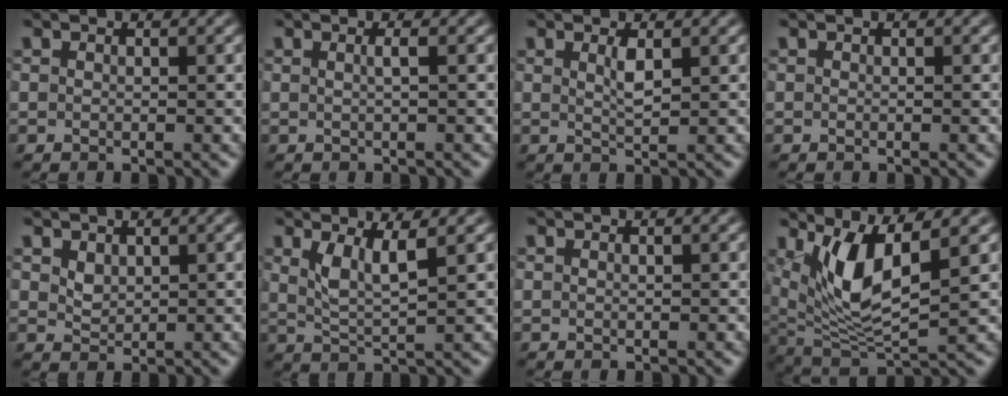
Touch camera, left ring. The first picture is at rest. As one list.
[{"total": 1.2, "force": [0.2, 0.4, 1.1], "torque": [-0.015, 0.004, -0.001]}, {"total": 1.5, "force": [0.7, 0.3, 1.3], "torque": [-0.027, -0.003, 0.012]}, {"total": 0.0}, {"total": 1.4, "force": [0.8, 0.9, 0.7], "torque": [-0.015, -0.002, 0.021]}, {"total": 3.3, "force": [1.6, 0.8, 2.8], "torque": [-0.056, -0.007, 0.035]}, {"total": 0.0}, {"total": 7.4, "force": [2.7, 2.5, 6.4], "torque": [-0.133, -0.016, 0.056]}]